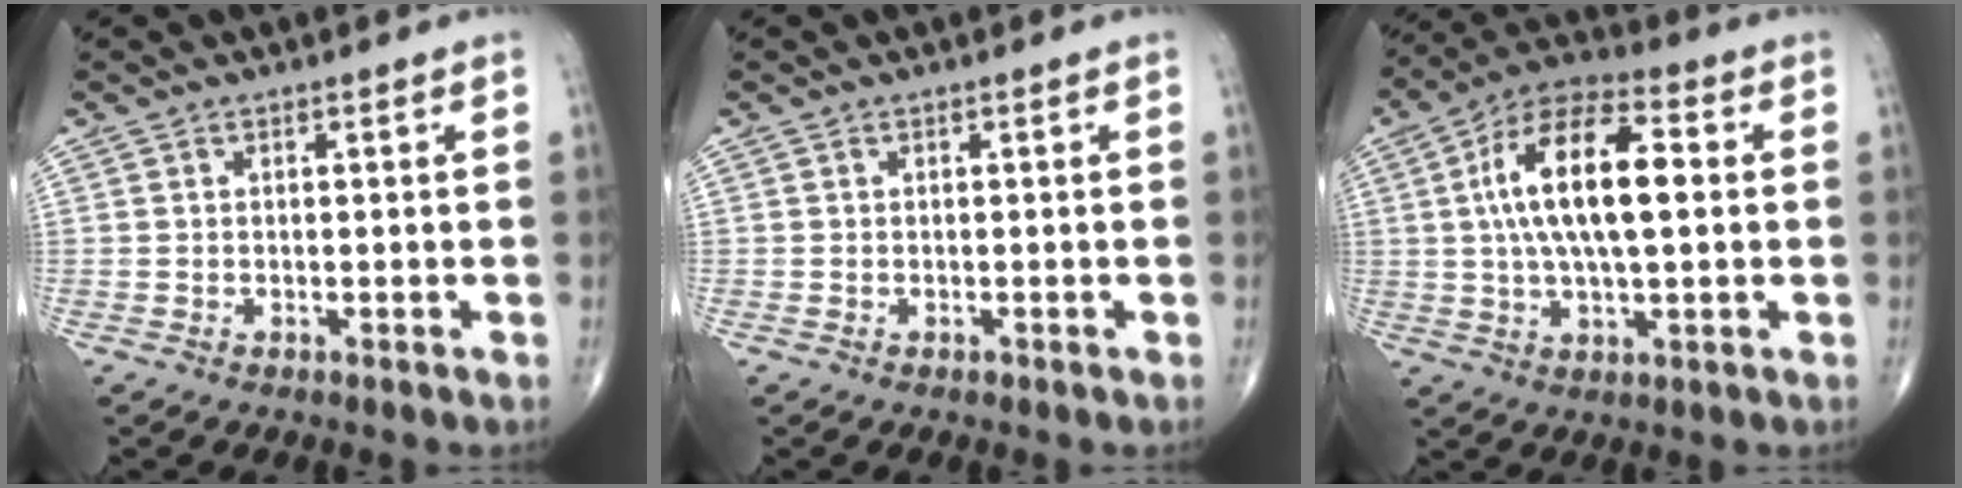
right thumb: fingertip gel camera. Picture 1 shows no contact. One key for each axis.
{"total": 0.0}
{"total": 16.9, "fx": 2.0, "fy": 7.2, "fz": 15.1, "tx": -0.273, "ty": 0.023, "tz": 0.028}